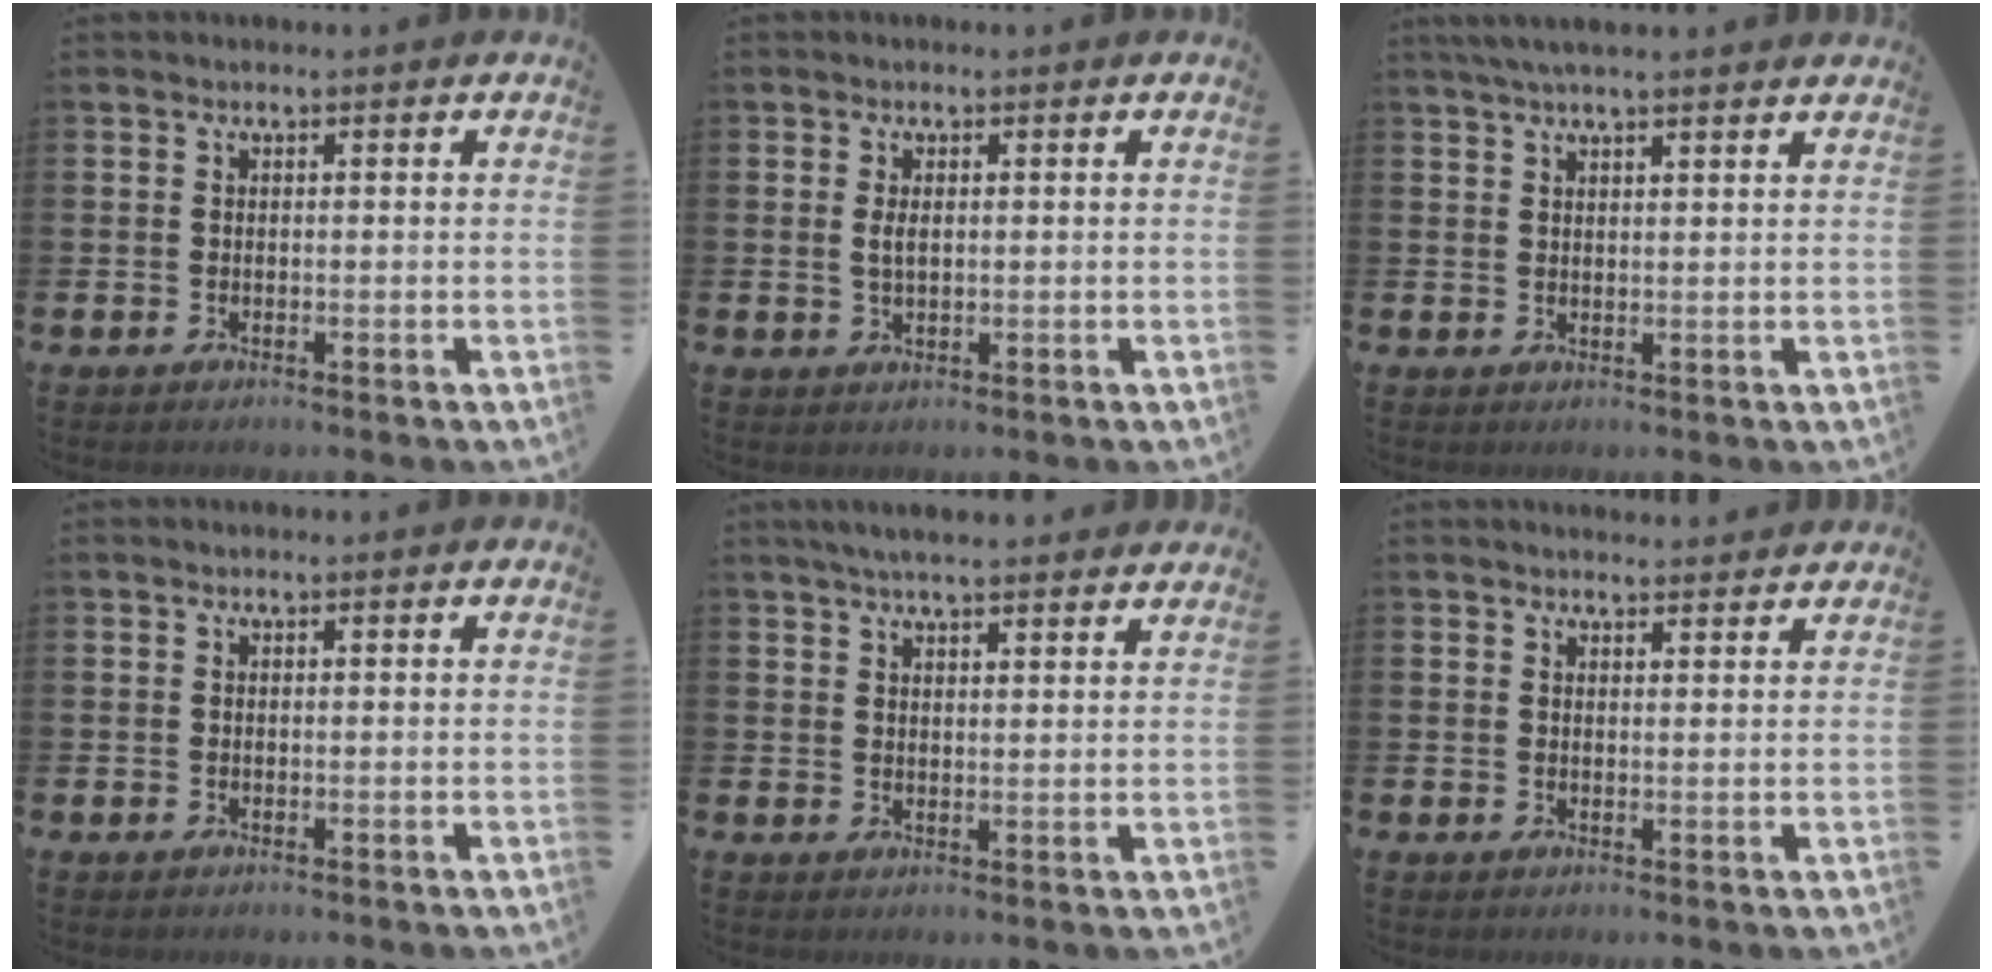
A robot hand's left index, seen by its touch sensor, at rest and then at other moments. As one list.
[{"total": 1.7, "force": [0.4, 0.8, 1.5], "torque": [-0.017, 0.001, 0.002]}, {"total": 3.5, "force": [3.1, 0.2, 1.5], "torque": [-0.032, -0.004, 0.057]}, {"total": 0.0}, {"total": 4.3, "force": [4.1, 0.3, 1.3], "torque": [-0.031, -0.012, 0.074]}, {"total": 2.0, "force": [2.0, 0.3, -0.1], "torque": [0.008, -0.012, 0.034]}]